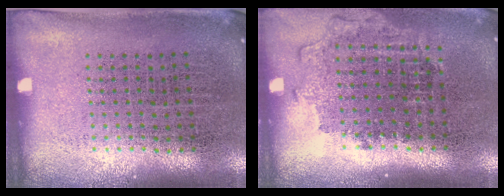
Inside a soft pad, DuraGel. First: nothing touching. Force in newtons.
{"total": 1.2, "press": 1.1, "slide": 0.5}